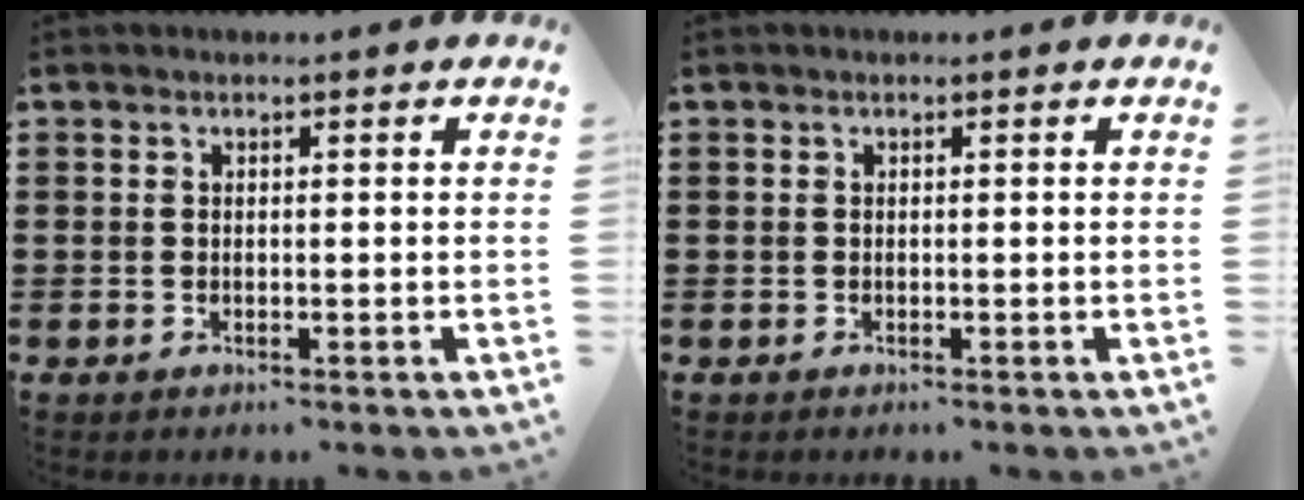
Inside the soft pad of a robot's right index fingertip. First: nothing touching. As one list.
[{"total": 0.0}]